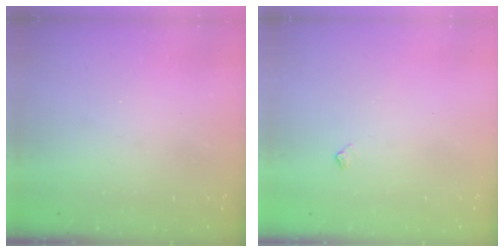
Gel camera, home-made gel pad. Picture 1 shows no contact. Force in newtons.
{"total": 3.9, "press": 3.8, "slide": 0.5}